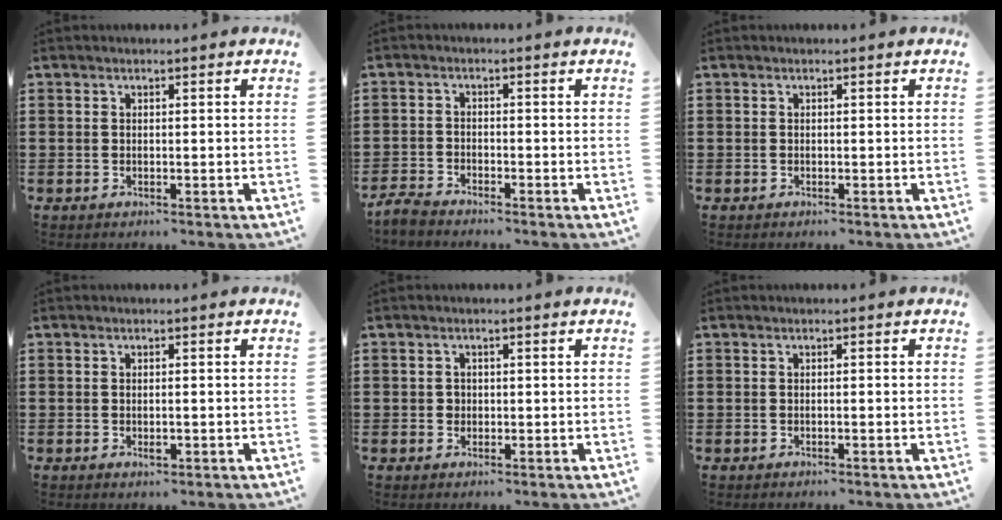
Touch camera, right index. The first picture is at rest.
{"total": 2.5, "force": [-2.5, 0.3, 0.3], "torque": [-0.016, 0.000, -0.055]}
{"total": 0.0}
{"total": 1.2, "force": [-0.2, 0.4, 1.1], "torque": [-0.020, -0.005, -0.002]}
{"total": 1.0, "force": [0.1, 1.0, 0.4], "torque": [-0.010, 0.004, 0.001]}
{"total": 0.5, "force": [-0.2, -0.1, 0.5], "torque": [-0.008, -0.002, -0.003]}